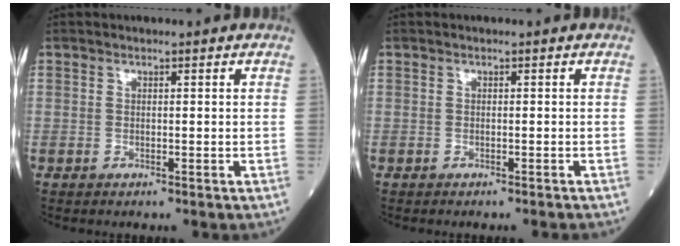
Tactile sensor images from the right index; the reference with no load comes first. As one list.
[{"total": 1.8, "force": [-1.7, -0.3, 0.5], "torque": [-0.005, 0.001, -0.022]}]